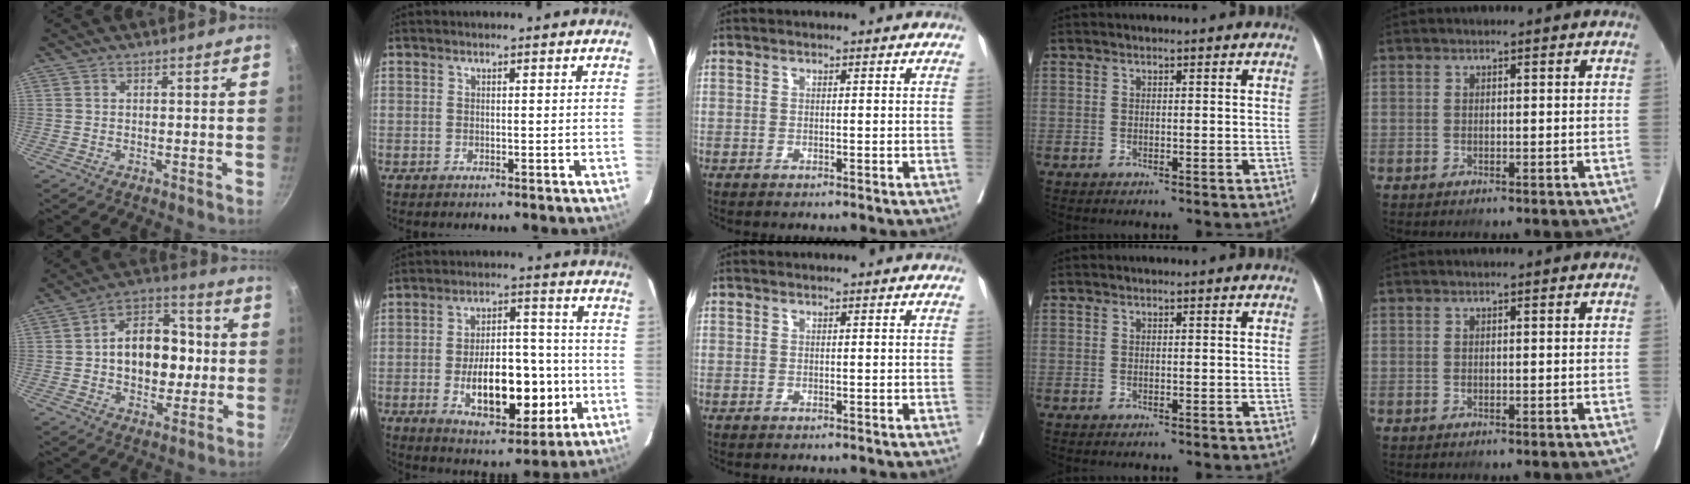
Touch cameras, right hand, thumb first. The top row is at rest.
{"thumb": {"total": 15.1, "force": [0.0, 10.2, 11.2], "torque": [-0.127, 0.031, -0.003]}, "index": {"total": 14.7, "force": [-3.3, 6.6, 12.7], "torque": [-0.202, 0.012, -0.042]}}